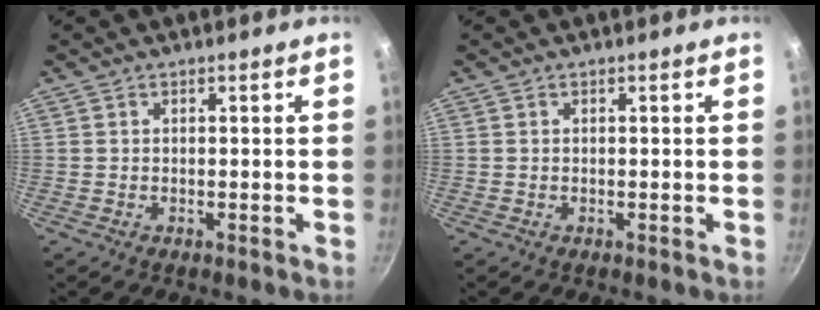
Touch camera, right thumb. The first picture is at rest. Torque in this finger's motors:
{"motor_torque": [0.13, -0.09, 0.31, 0.04, -0.02]}